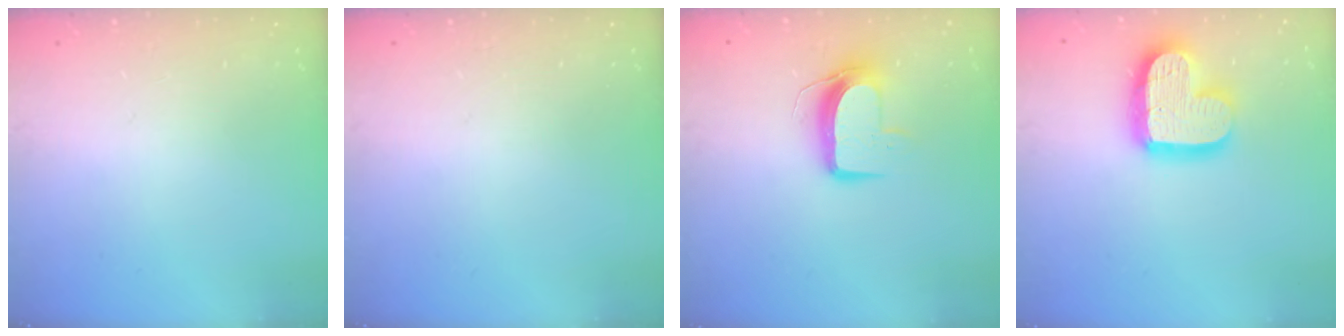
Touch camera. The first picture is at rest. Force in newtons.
{"total": 0.0}
{"total": 9.7, "press": 9.7, "slide": 0.6}
{"total": 17.0, "press": 17.0, "slide": 1.3}